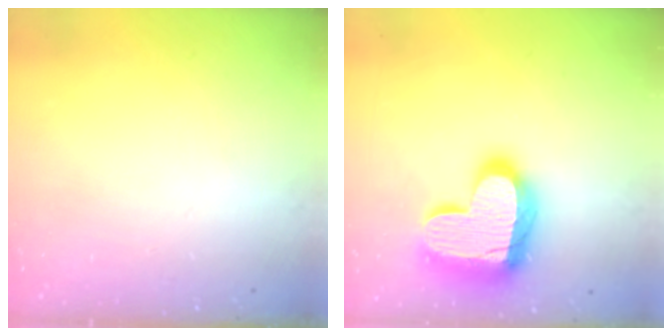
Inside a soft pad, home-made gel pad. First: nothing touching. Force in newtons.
{"total": 19.3, "press": 19.2, "slide": 1.5}